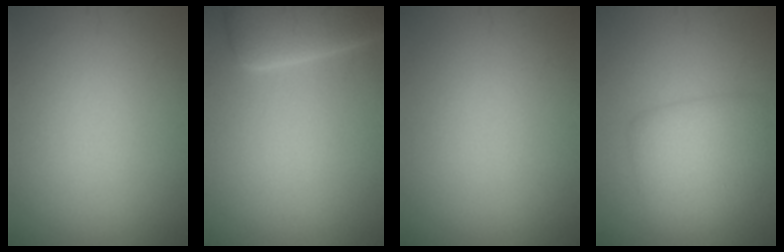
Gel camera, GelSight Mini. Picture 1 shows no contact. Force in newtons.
{"total": 5.6, "press": 5.6, "slide": 0.5}
{"total": 0.0}
{"total": 4.3, "press": 4.3, "slide": 0.1}